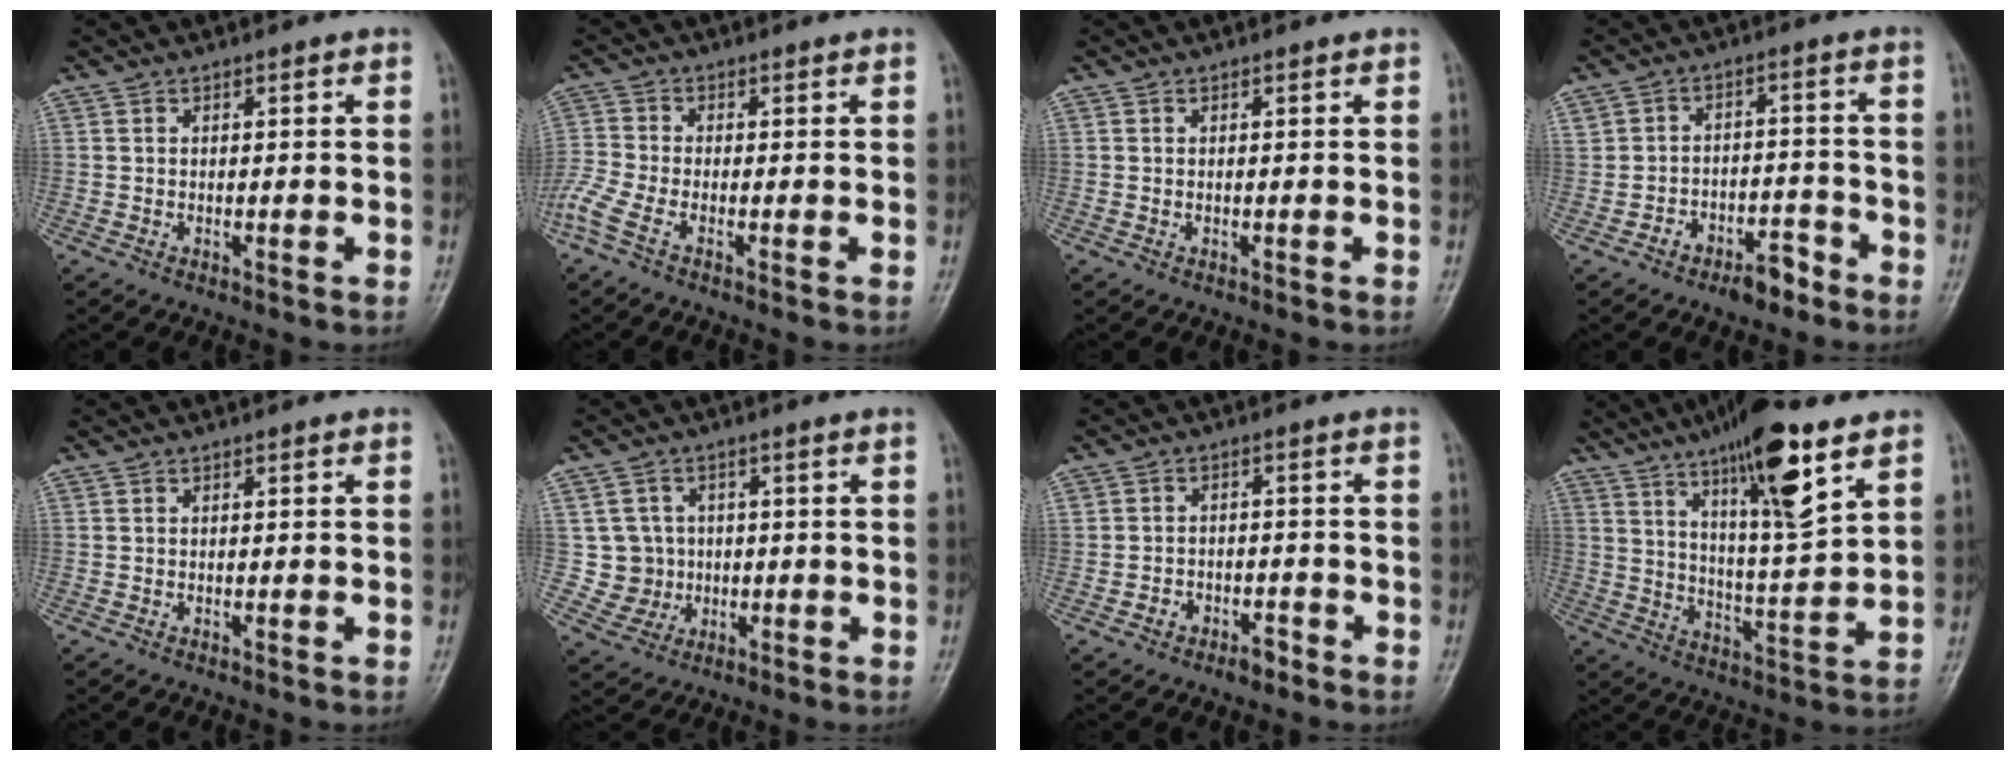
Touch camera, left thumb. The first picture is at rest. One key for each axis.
{"total": 4.9, "fx": -2.8, "fy": 1.3, "fz": 3.9, "tx": -0.119, "ty": 0.006, "tz": -0.066}
{"total": 0.0}
{"total": 5.3, "fx": -3.7, "fy": 3.1, "fz": 2.2, "tx": -0.018, "ty": 0.040, "tz": -0.054}
{"total": 0.0}
{"total": 5.5, "fx": 0.4, "fy": 5.5, "fz": 0.4, "tx": 0.025, "ty": 0.006, "tz": 0.009}
{"total": 3.1, "fx": -2.1, "fy": 2.0, "fz": 1.1, "tx": -0.008, "ty": 0.025, "tz": -0.026}
{"total": 17.0, "fx": 9.8, "fy": 3.6, "fz": 13.4, "tx": -0.207, "ty": -0.048, "tz": 0.166}